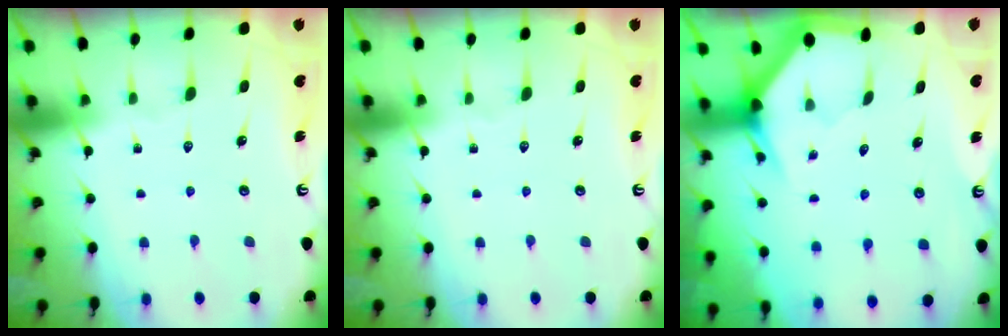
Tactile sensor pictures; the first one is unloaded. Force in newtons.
{"total": 0.0}
{"total": 3.0, "press": 3.0, "slide": 0.1}